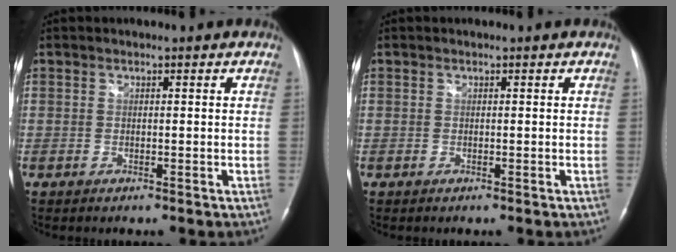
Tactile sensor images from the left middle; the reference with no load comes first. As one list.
[{"total": 0.0}]